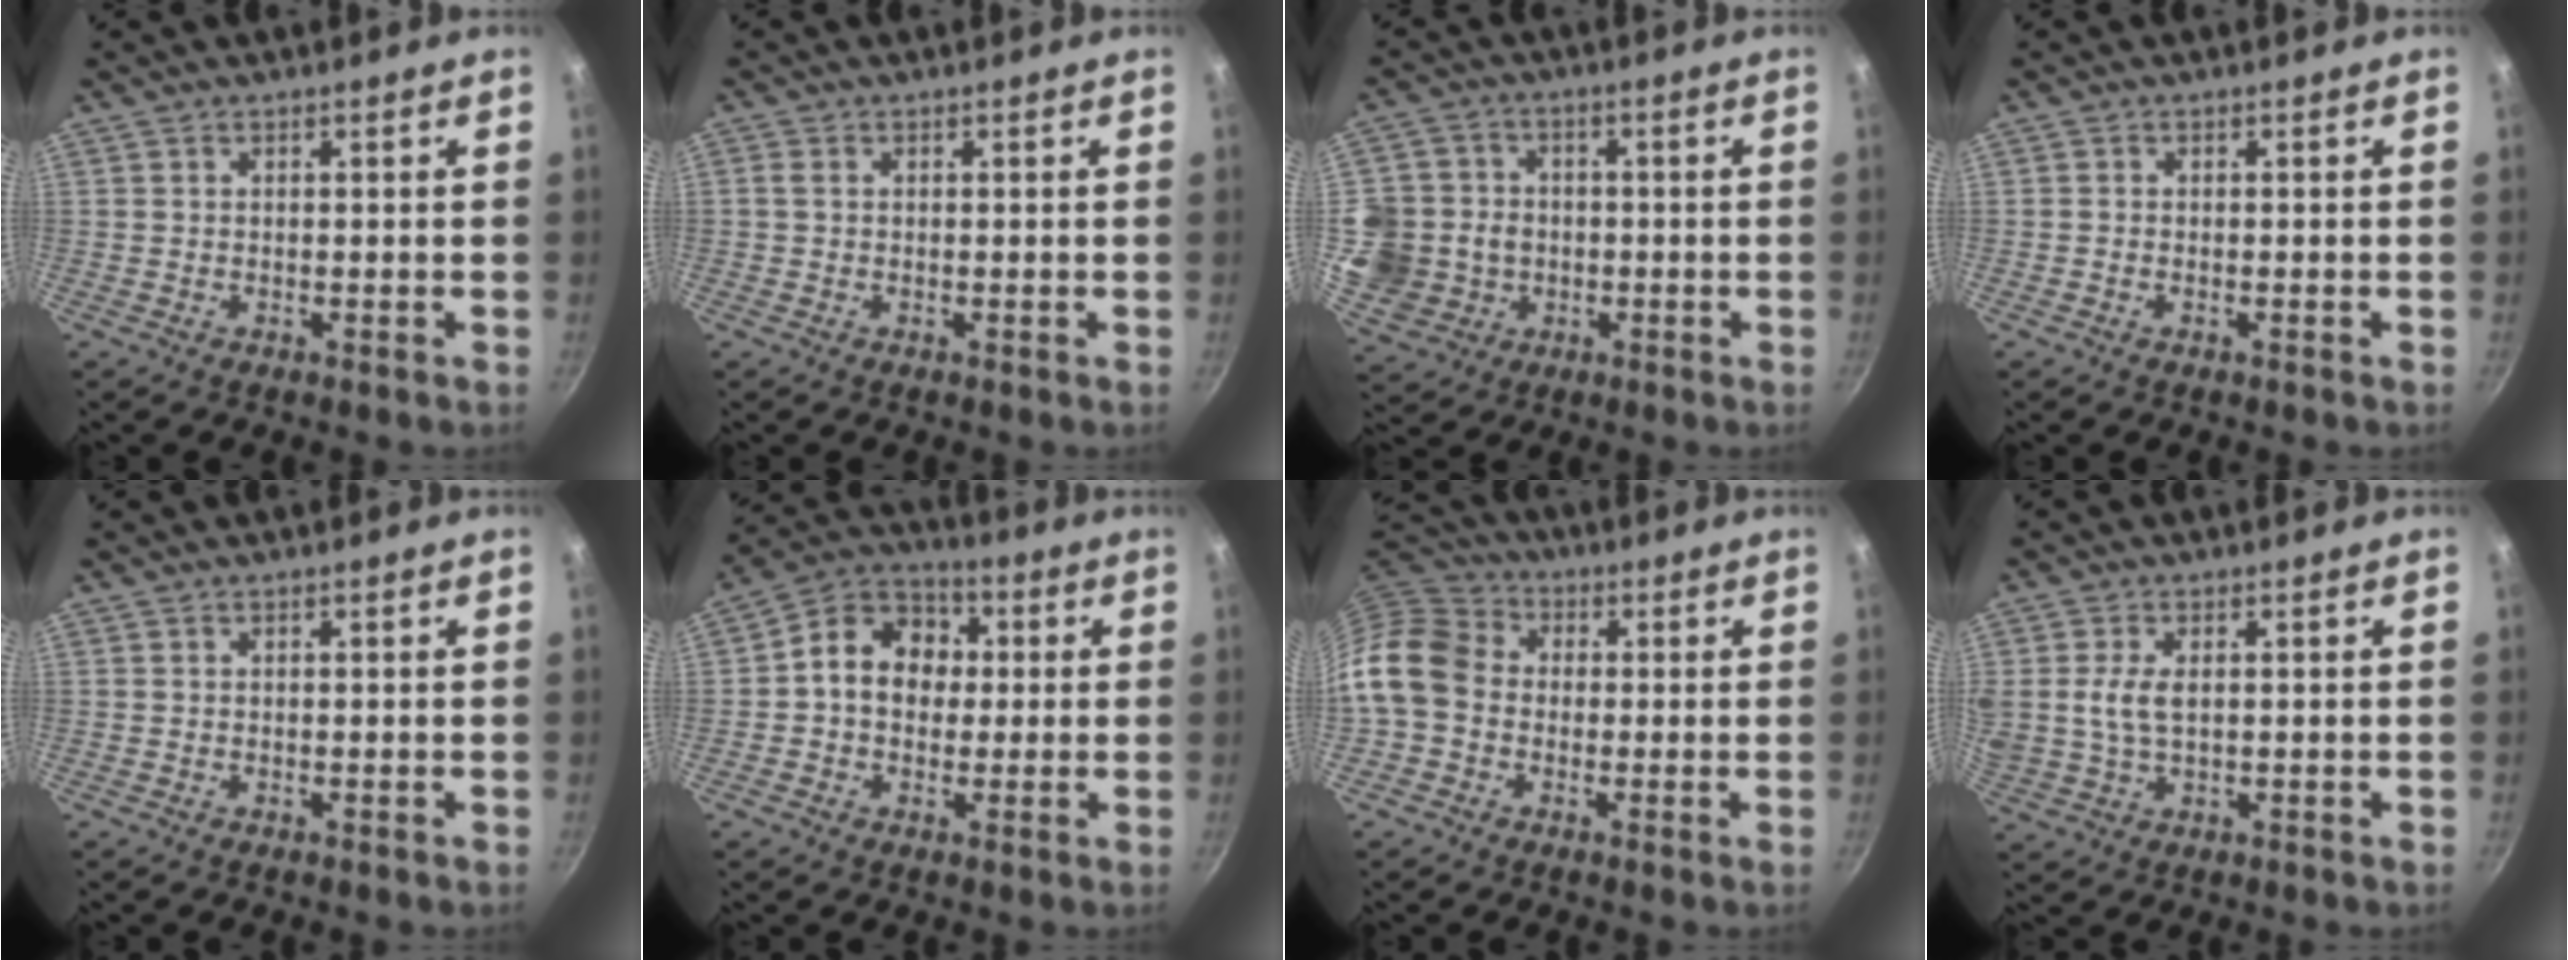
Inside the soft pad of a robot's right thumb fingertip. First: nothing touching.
{"total": 1.1, "force": [0.1, 0.9, 0.7], "torque": [-0.015, 0.003, 0.000]}
{"total": 13.6, "force": [-1.4, 12.5, 5.1], "torque": [-0.099, 0.016, -0.020]}
{"total": 0.6, "force": [-0.3, 0.3, 0.5], "torque": [-0.012, 0.002, -0.007]}
{"total": 0.0}
{"total": 11.1, "force": [0.7, 9.0, 6.5], "torque": [-0.071, 0.026, -0.011]}
{"total": 11.2, "force": [-0.9, 9.1, 6.5], "torque": [-0.100, 0.026, -0.038]}
{"total": 5.6, "force": [0.9, 3.0, 4.6], "torque": [-0.094, 0.000, 0.017]}